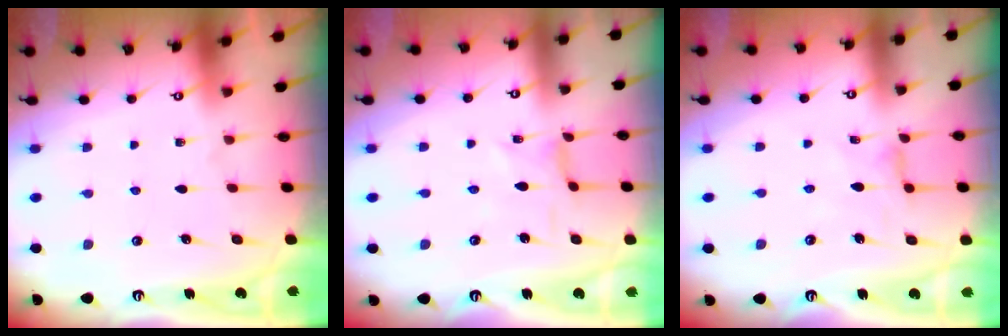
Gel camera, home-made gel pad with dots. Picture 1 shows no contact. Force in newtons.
{"total": 0.9, "press": 0.9, "slide": 0.3}
{"total": 0.9, "press": 0.8, "slide": 0.3}